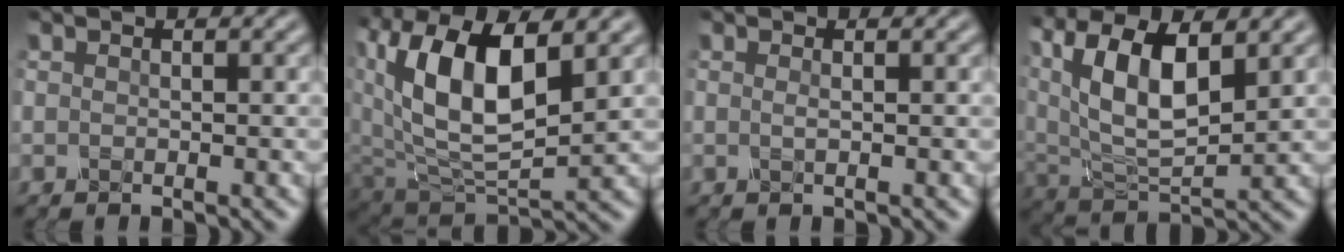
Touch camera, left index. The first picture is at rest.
{"total": 10.2, "force": [2.8, 5.8, 7.9], "torque": [-0.154, -0.004, 0.051]}
{"total": 0.6, "force": [-0.1, 0.2, 0.5], "torque": [-0.009, 0.000, -0.006]}
{"total": 11.5, "force": [4.1, 5.5, 9.2], "torque": [-0.173, 0.008, 0.069]}